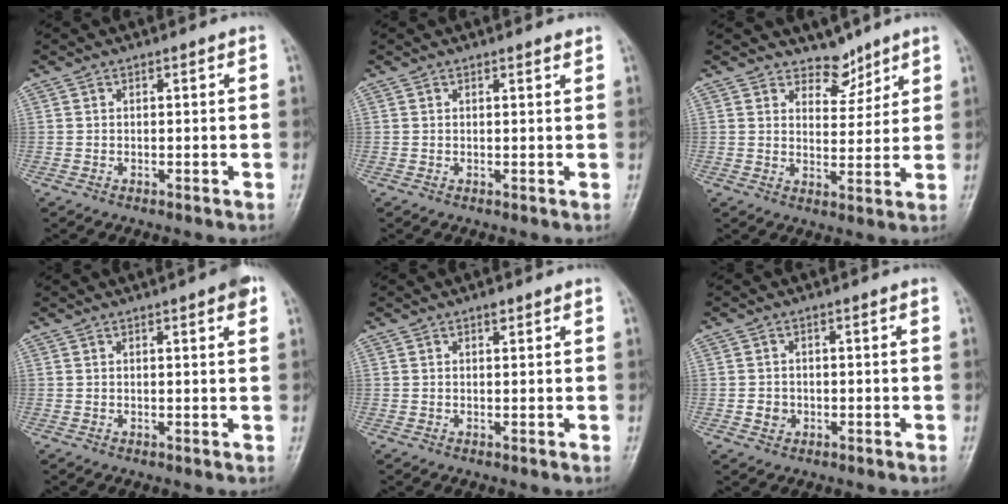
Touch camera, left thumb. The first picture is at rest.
{"total": 1.3, "force": [1.1, 0.2, 0.6], "torque": [-0.004, -0.003, 0.015]}
{"total": 5.0, "force": [4.2, 2.6, 0.8], "torque": [0.017, -0.034, 0.070]}
{"total": 3.5, "force": [1.9, 0.6, 2.9], "torque": [-0.033, -0.003, 0.020]}
{"total": 1.2, "force": [0.8, 0.5, 0.8], "torque": [-0.006, -0.003, 0.012]}
{"total": 2.0, "force": [-0.4, 1.8, 0.7], "torque": [-0.002, 0.005, -0.004]}